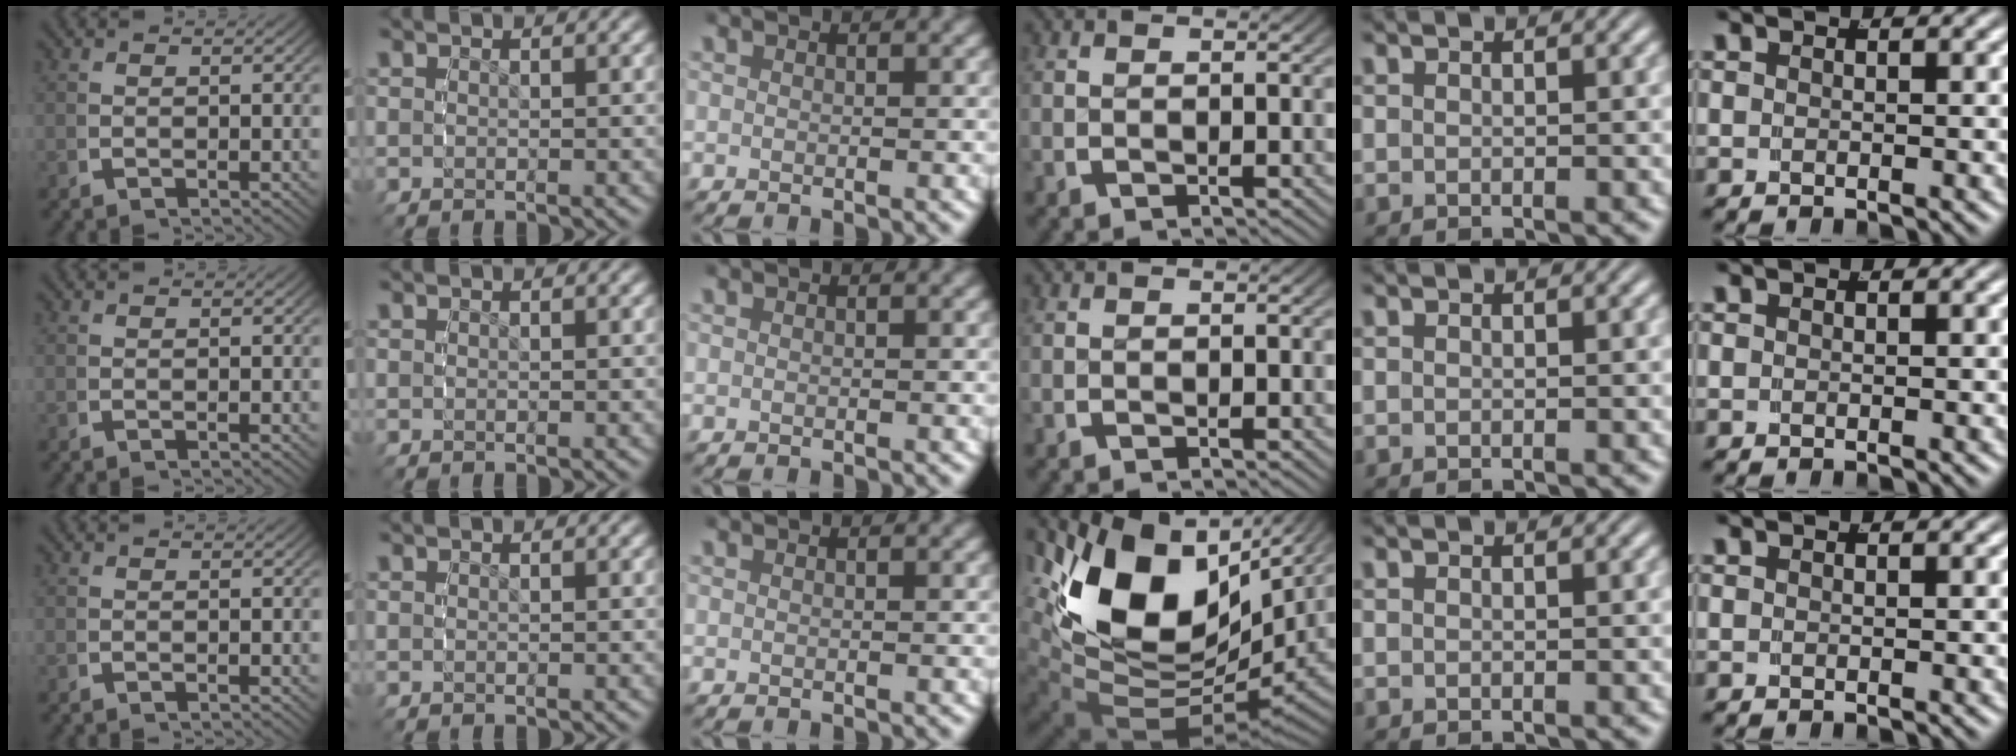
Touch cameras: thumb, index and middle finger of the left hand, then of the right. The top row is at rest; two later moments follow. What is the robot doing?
{"motion": "grasp_and_lifting", "object": "camera"}